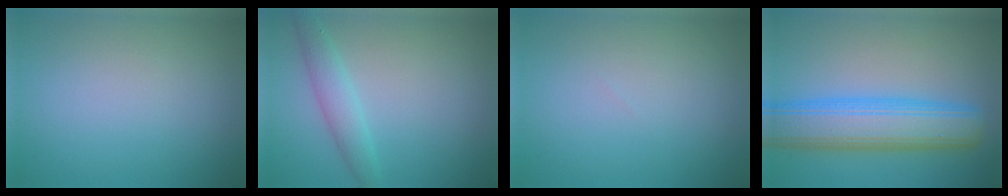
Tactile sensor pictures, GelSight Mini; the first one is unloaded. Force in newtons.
{"total": 2.3, "press": 2.3, "slide": 0.0}
{"total": 0.0}
{"total": 8.6, "press": 8.6, "slide": 0.3}